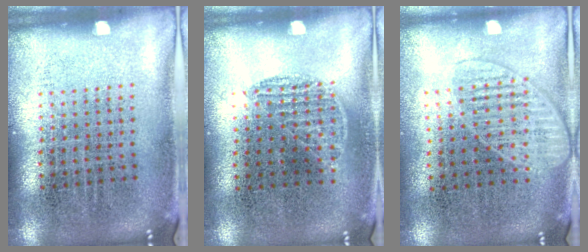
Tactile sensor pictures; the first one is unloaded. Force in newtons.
{"total": 0.8, "press": 0.7, "slide": 0.4}
{"total": 1.3, "press": 1.2, "slide": 0.6}